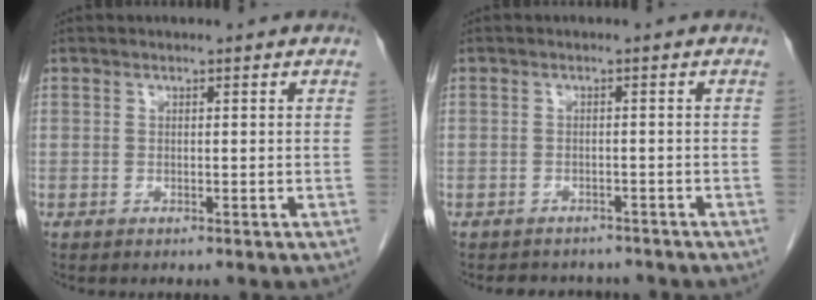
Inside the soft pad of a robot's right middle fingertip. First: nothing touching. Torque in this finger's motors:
{"motor_torque": [0.01, -0.01, 0.01, 0.00]}